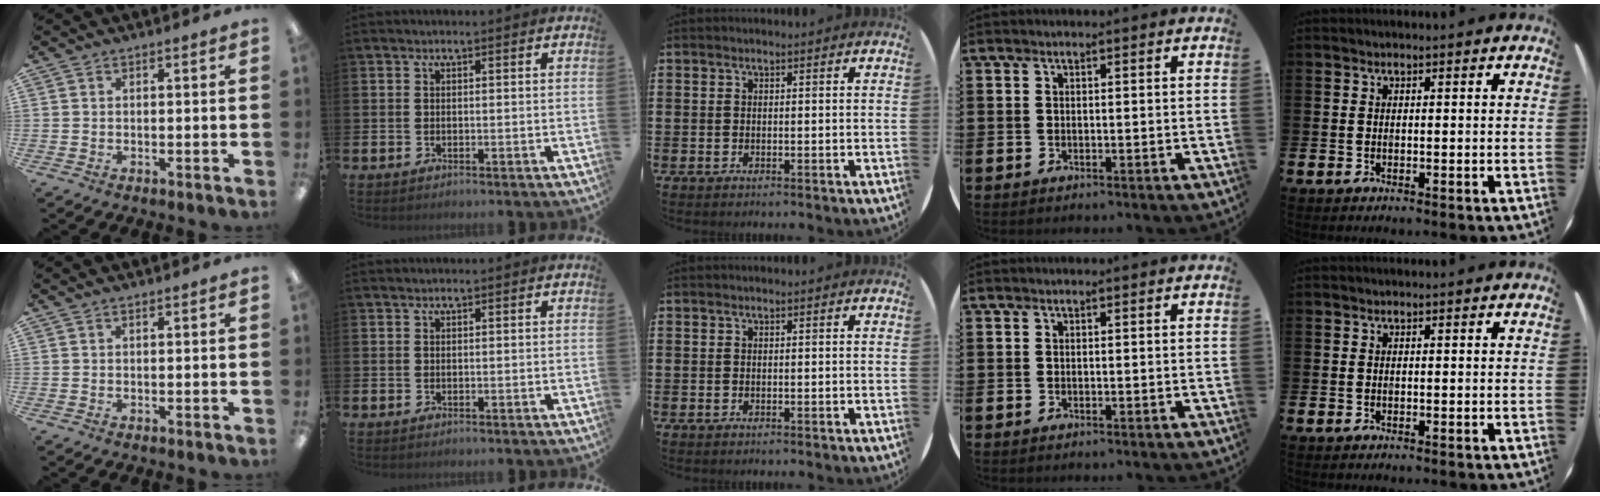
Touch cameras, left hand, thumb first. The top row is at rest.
{"thumb": {"total": 0.6, "force": [0.4, 0.1, 0.3], "torque": [-0.007, 0.002, 0.007]}}